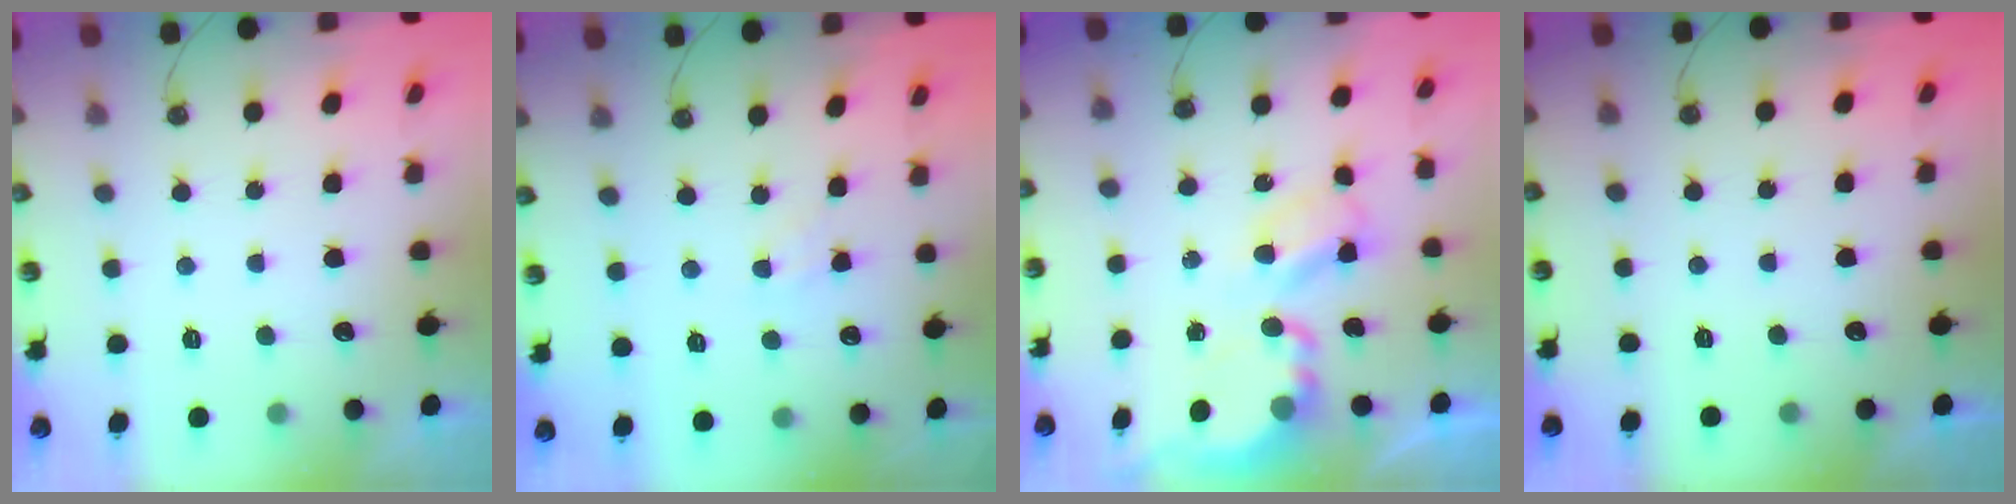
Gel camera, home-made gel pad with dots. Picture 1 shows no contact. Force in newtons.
{"total": 1.7, "press": 1.7, "slide": 0.3}
{"total": 6.0, "press": 6.0, "slide": 0.4}
{"total": 0.0}